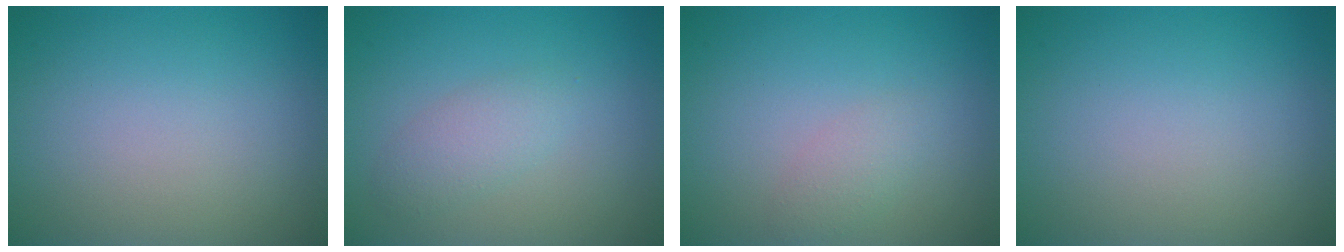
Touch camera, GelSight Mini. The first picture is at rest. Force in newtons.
{"total": 2.0, "press": 2.0, "slide": 0.1}
{"total": 1.5, "press": 1.5, "slide": 0.0}
{"total": 0.0}